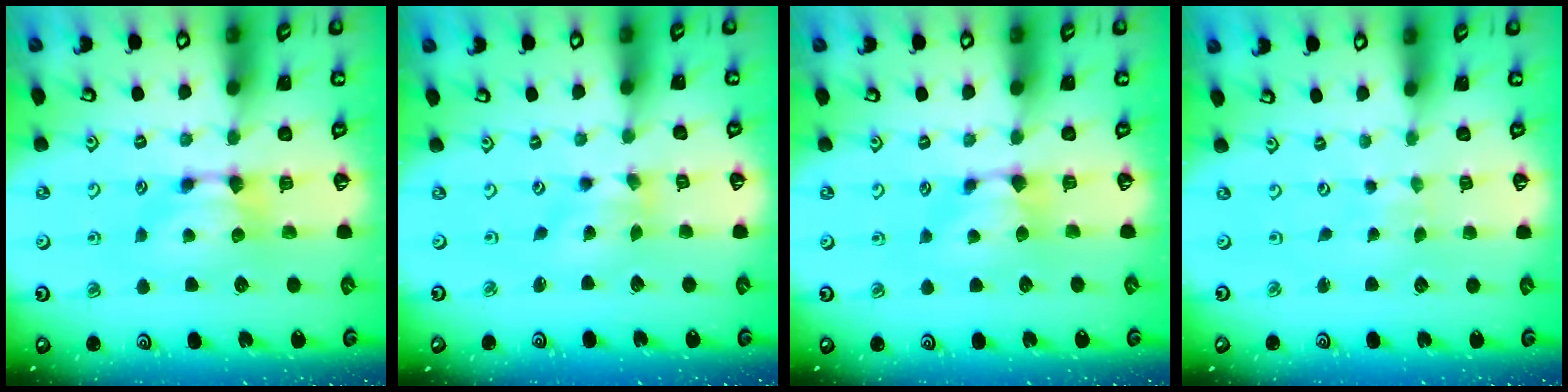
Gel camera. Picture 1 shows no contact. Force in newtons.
{"total": 1.3, "press": 0.1, "slide": 1.3}
{"total": 0.8, "press": 0.4, "slide": 0.6}
{"total": 5.5, "press": 5.5, "slide": 0.3}